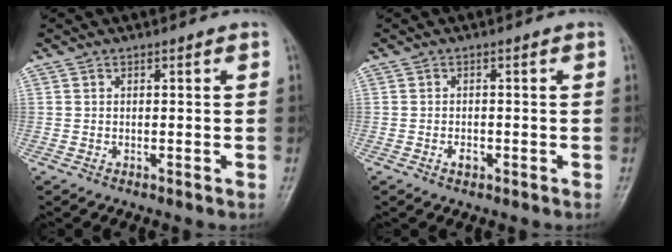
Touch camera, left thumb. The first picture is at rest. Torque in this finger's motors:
{"motor_torque": [-0.12, 0.21, 0.28, 0.38, 0.00]}